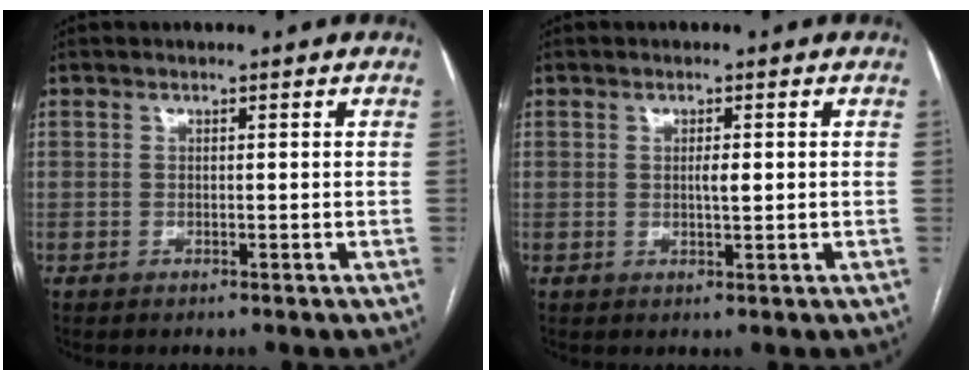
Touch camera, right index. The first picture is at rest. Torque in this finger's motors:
{"motor_torque": [0.00, 0.00, 0.00, 0.02]}